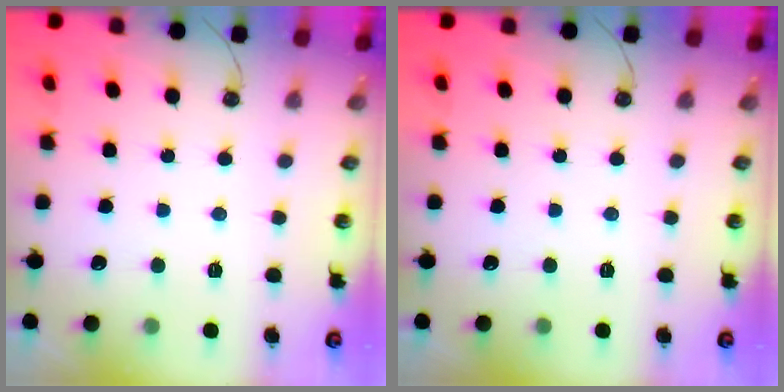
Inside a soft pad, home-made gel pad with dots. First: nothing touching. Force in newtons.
{"total": 0.0}